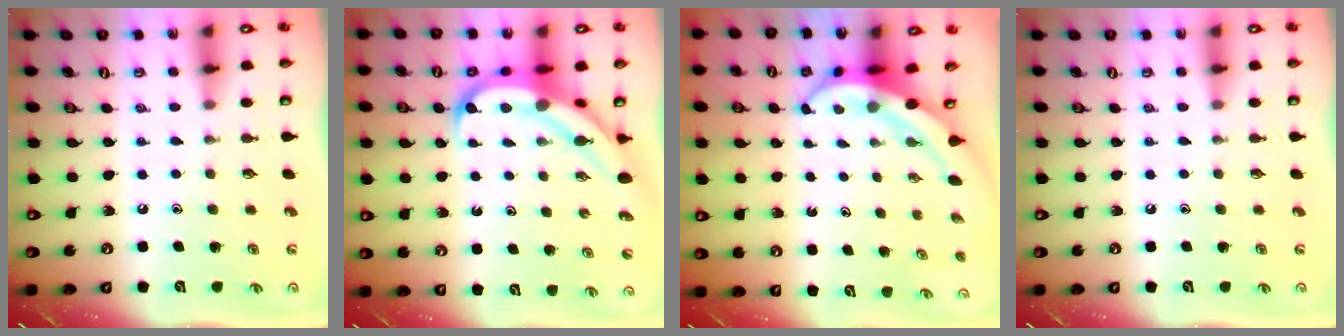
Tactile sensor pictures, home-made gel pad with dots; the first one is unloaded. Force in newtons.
{"total": 10.6, "press": 10.5, "slide": 1.1}
{"total": 5.2, "press": 5.2, "slide": 0.6}
{"total": 0.0}